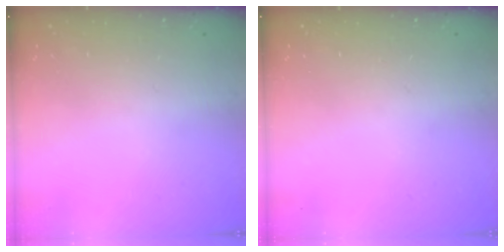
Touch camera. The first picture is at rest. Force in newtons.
{"total": 0.0}